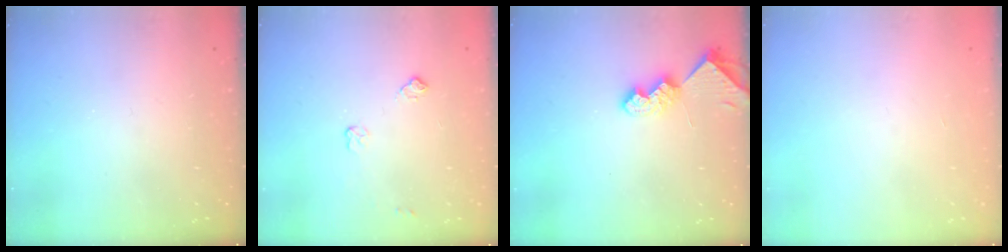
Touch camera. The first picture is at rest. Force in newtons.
{"total": 6.0, "press": 6.0, "slide": 0.8}
{"total": 7.5, "press": 7.5, "slide": 0.7}
{"total": 0.0}